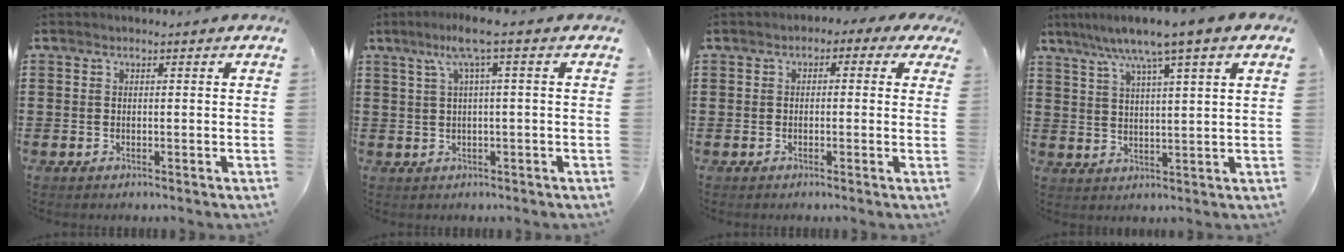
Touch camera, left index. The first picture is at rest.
{"total": 5.2, "force": [1.8, -0.2, 4.9], "torque": [-0.097, 0.003, 0.028]}
{"total": 1.3, "force": [-0.7, 0.9, 0.7], "torque": [-0.018, 0.008, -0.017]}
{"total": 7.2, "force": [5.1, -0.3, 5.2], "torque": [-0.115, -0.016, 0.083]}